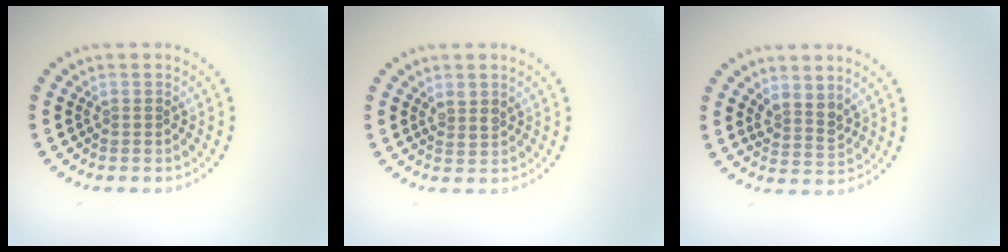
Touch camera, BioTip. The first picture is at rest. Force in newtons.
{"total": 1.1, "press": 0.9, "slide": 0.6}
{"total": 2.2, "press": 1.7, "slide": 1.4}